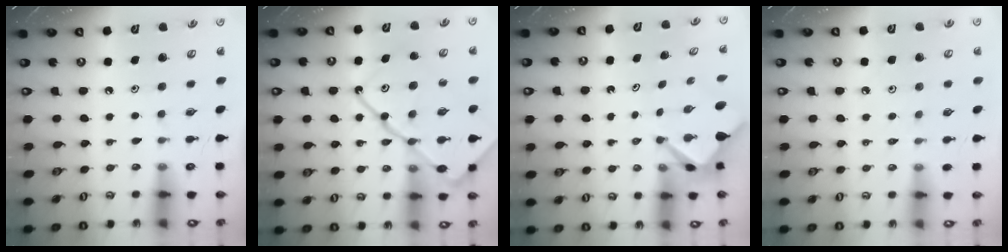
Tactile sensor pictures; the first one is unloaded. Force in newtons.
{"total": 21.4, "press": 21.3, "slide": 2.3}
{"total": 3.2, "press": 3.2, "slide": 0.3}
{"total": 2.7, "press": 2.6, "slide": 0.5}